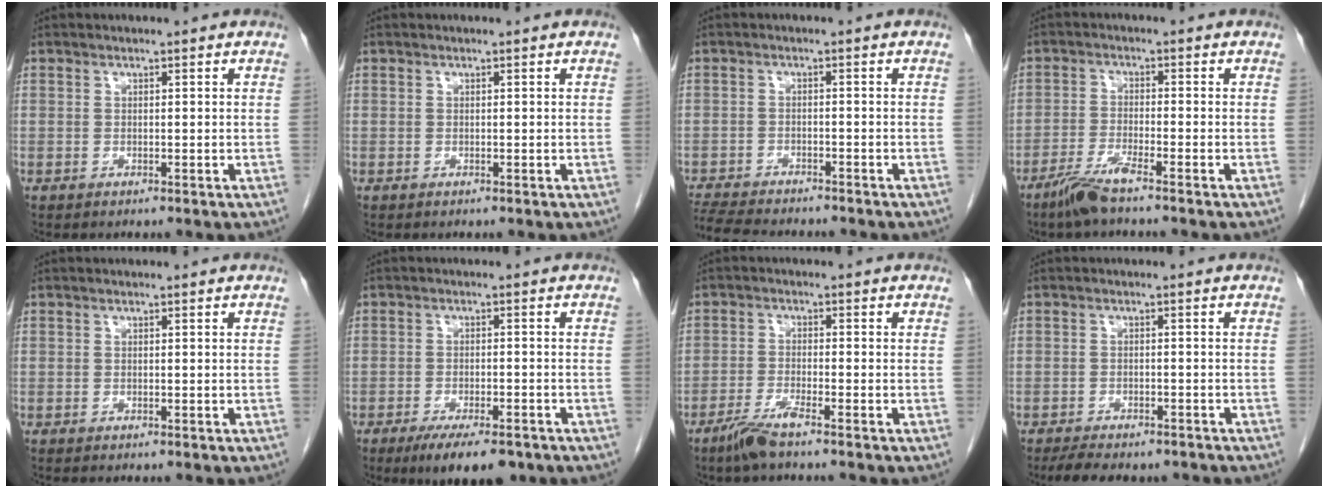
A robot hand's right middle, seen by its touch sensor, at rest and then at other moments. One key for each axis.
{"total": 0.0}
{"total": 10.4, "fx": -9.4, "fy": 1.7, "fz": 4.1, "tx": -0.072, "ty": -0.010, "tz": -0.144}
{"total": 4.7, "fx": -3.6, "fy": -0.1, "fz": 3.0, "tx": -0.067, "ty": -0.012, "tz": -0.077}
{"total": 0.7, "fx": -0.6, "fy": 0.1, "fz": 0.3, "tx": -0.005, "ty": -0.001, "tz": -0.008}
{"total": 8.8, "fx": -6.4, "fy": 2.4, "fz": 5.5, "tx": -0.082, "ty": -0.013, "tz": -0.095}
{"total": 4.1, "fx": -3.2, "fy": -0.1, "fz": 2.6, "tx": -0.059, "ty": -0.010, "tz": -0.066}
{"total": 9.1, "fx": -7.8, "fy": 2.7, "fz": 3.8, "tx": -0.057, "ty": -0.002, "tz": -0.105}